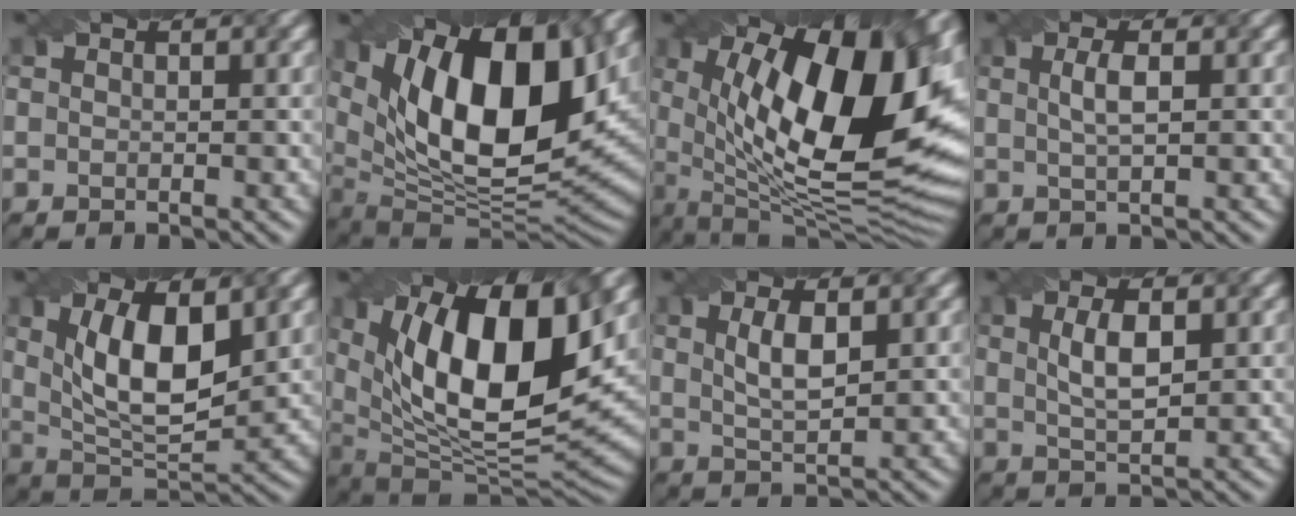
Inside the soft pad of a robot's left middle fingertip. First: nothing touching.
{"total": 16.9, "force": [5.6, 7.7, 14.0], "torque": [-0.227, 0.017, 0.089]}
{"total": 18.2, "force": [3.7, 7.8, 16.0], "torque": [-0.230, -0.002, 0.057]}
{"total": 2.0, "force": [0.2, 0.5, 2.0], "torque": [-0.035, 0.004, 0.006]}
{"total": 8.7, "force": [2.1, 3.7, 7.6], "torque": [-0.136, -0.001, 0.035]}
{"total": 15.4, "force": [4.9, 6.3, 13.2], "torque": [-0.211, 0.000, 0.076]}
{"total": 2.9, "force": [0.8, 0.9, 2.7], "torque": [-0.054, 0.000, 0.018]}
{"total": 3.3, "force": [0.6, 1.1, 3.0], "torque": [-0.062, 0.002, 0.016]}